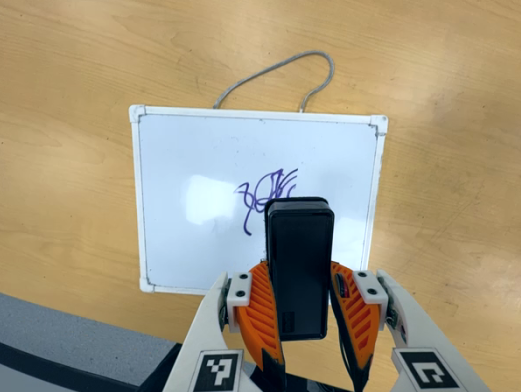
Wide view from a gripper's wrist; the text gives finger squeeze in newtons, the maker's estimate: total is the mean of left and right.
{"total": 7.6, "left": 6.0, "right": 9.1}